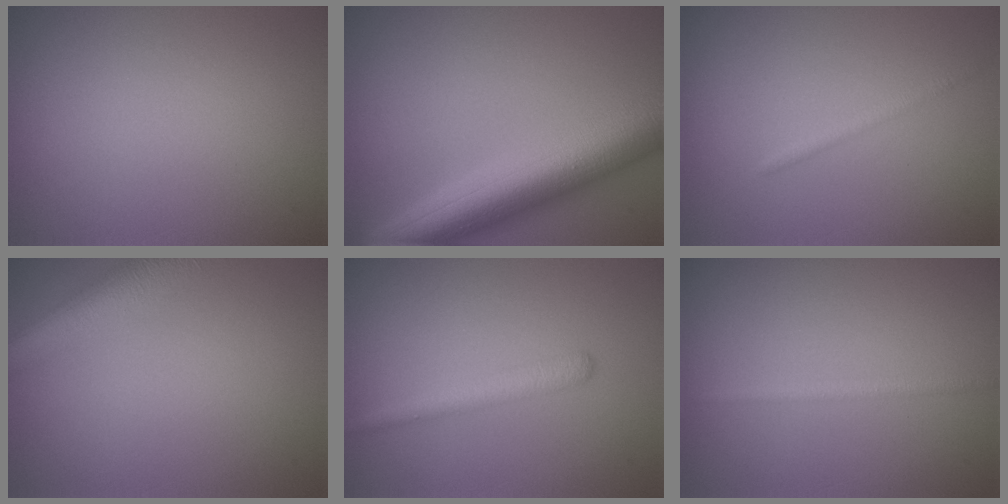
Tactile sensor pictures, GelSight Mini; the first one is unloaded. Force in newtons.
{"total": 9.2, "press": 9.2, "slide": 0.2}
{"total": 1.0, "press": 1.0, "slide": 0.1}
{"total": 4.7, "press": 4.7, "slide": 0.2}
{"total": 1.9, "press": 1.9, "slide": 0.1}
{"total": 1.2, "press": 1.2, "slide": 0.1}